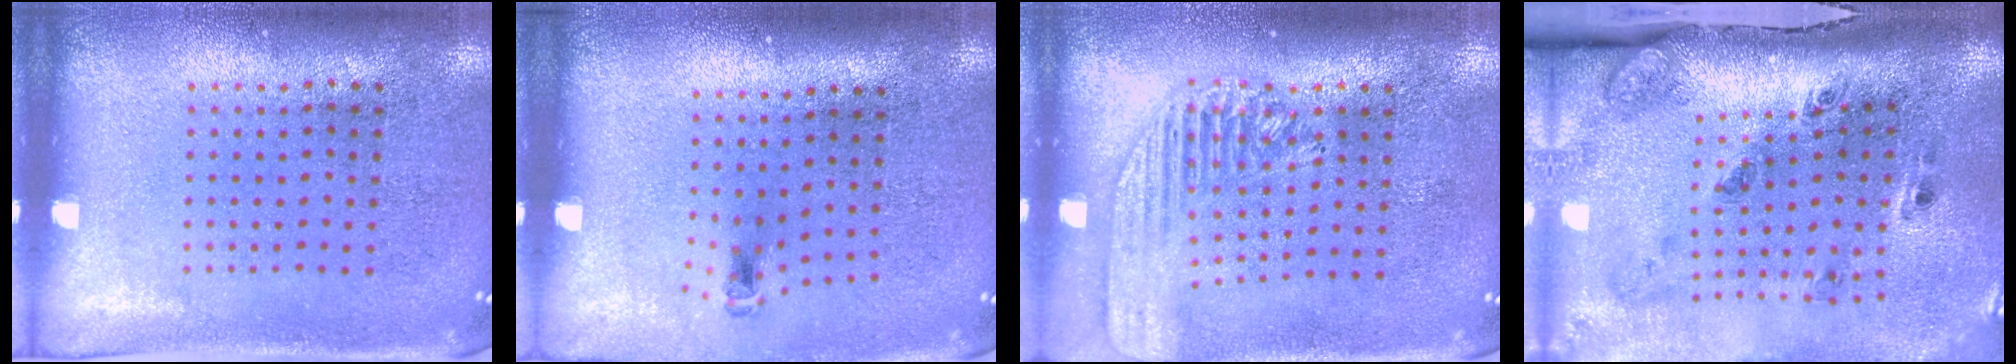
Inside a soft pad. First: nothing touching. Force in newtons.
{"total": 0.7, "press": 0.3, "slide": 0.6}
{"total": 1.8, "press": 1.7, "slide": 0.7}
{"total": 3.2, "press": 2.1, "slide": 2.5}